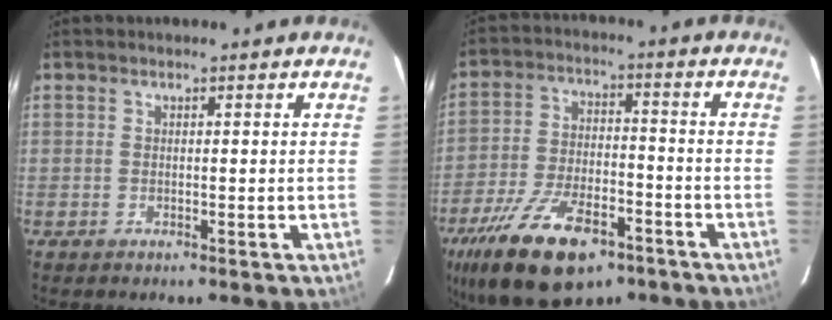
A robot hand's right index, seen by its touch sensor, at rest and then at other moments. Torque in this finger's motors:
{"motor_torque": [1.30, -0.84, 1.05, 0.17]}